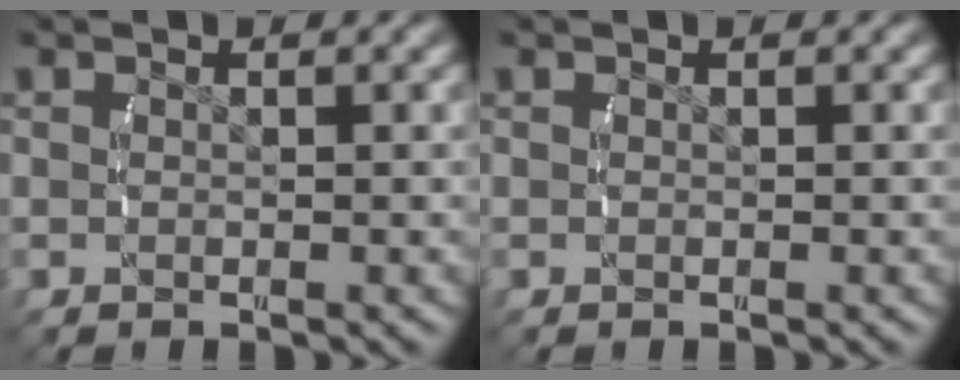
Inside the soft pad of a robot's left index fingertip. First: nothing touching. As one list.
[{"total": 0.0}]